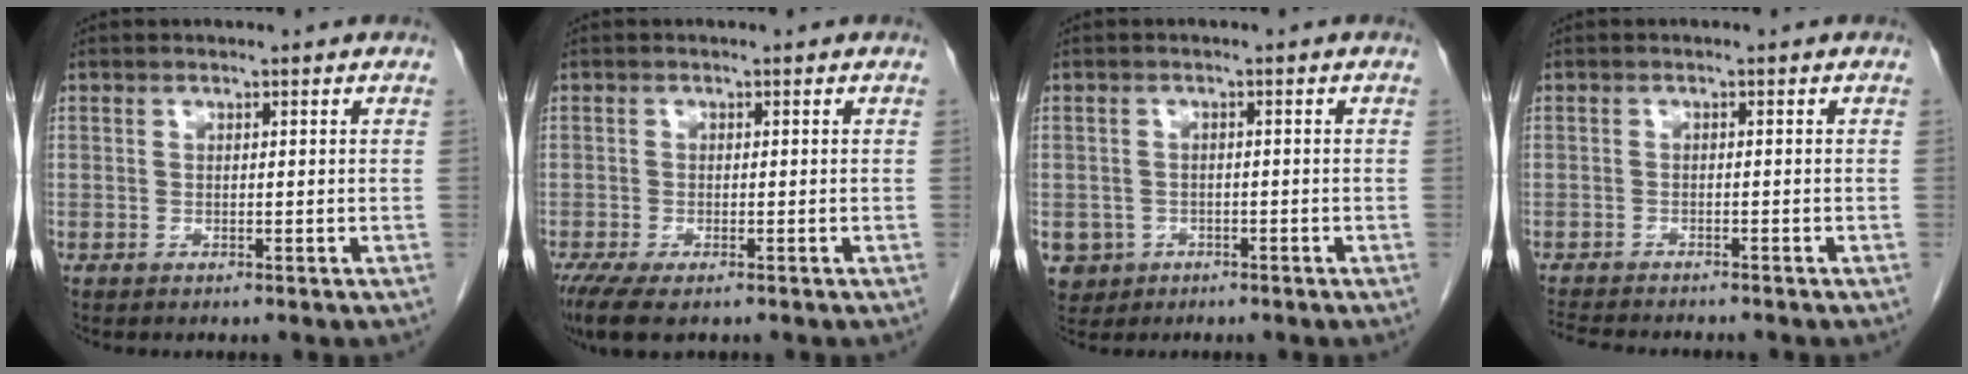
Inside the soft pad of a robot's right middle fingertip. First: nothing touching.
{"total": 5.9, "force": [-4.1, 1.8, 3.9], "torque": [-0.073, -0.018, -0.065]}
{"total": 4.9, "force": [-2.2, 4.3, 0.7], "torque": [-0.015, 0.005, -0.030]}
{"total": 7.5, "force": [-6.8, 1.1, 2.8], "torque": [-0.046, -0.009, -0.103]}